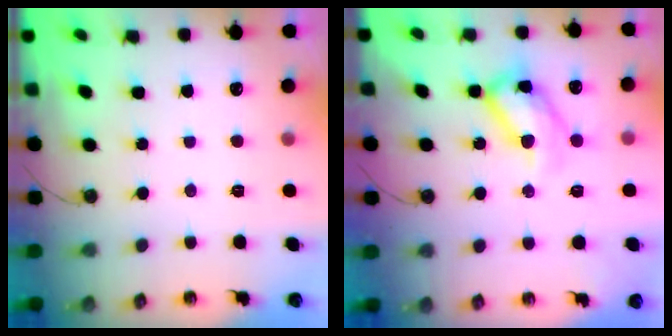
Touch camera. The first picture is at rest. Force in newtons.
{"total": 16.2, "press": 16.1, "slide": 1.1}